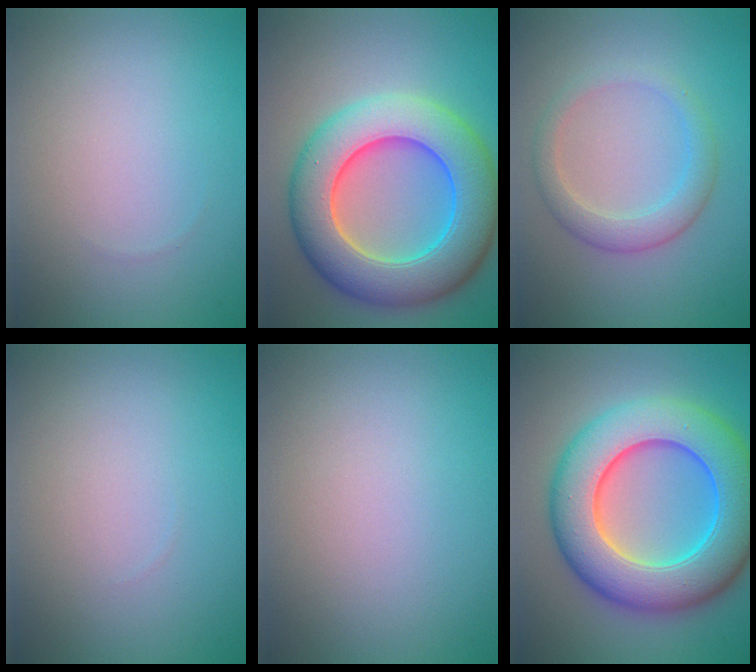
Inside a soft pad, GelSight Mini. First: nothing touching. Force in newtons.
{"total": 10.9, "press": 10.9, "slide": 0.0}
{"total": 2.8, "press": 2.8, "slide": 0.2}
{"total": 0.0}
{"total": 0.0}
{"total": 12.0, "press": 12.0, "slide": 0.5}